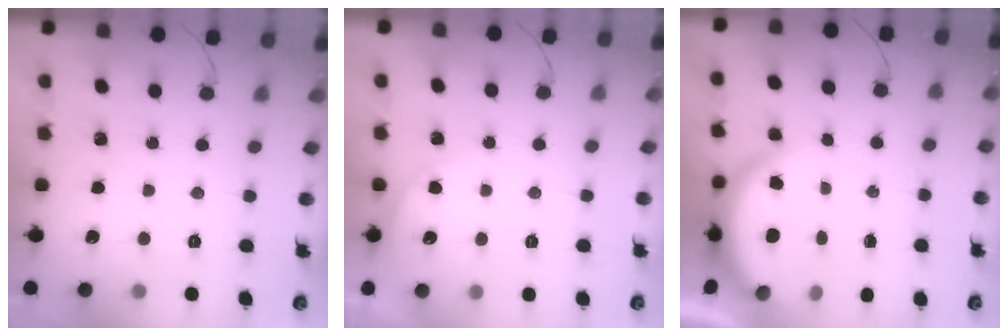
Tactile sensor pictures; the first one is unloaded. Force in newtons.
{"total": 3.0, "press": 2.3, "slide": 1.9}
{"total": 5.0, "press": 5.0, "slide": 0.6}